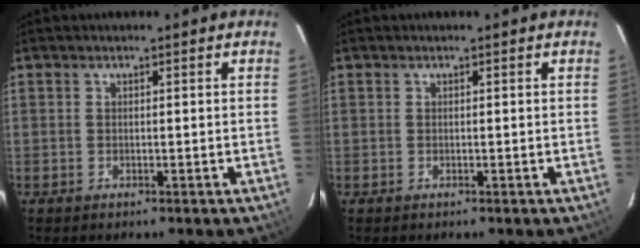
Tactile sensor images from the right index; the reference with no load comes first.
{"total": 0.0}